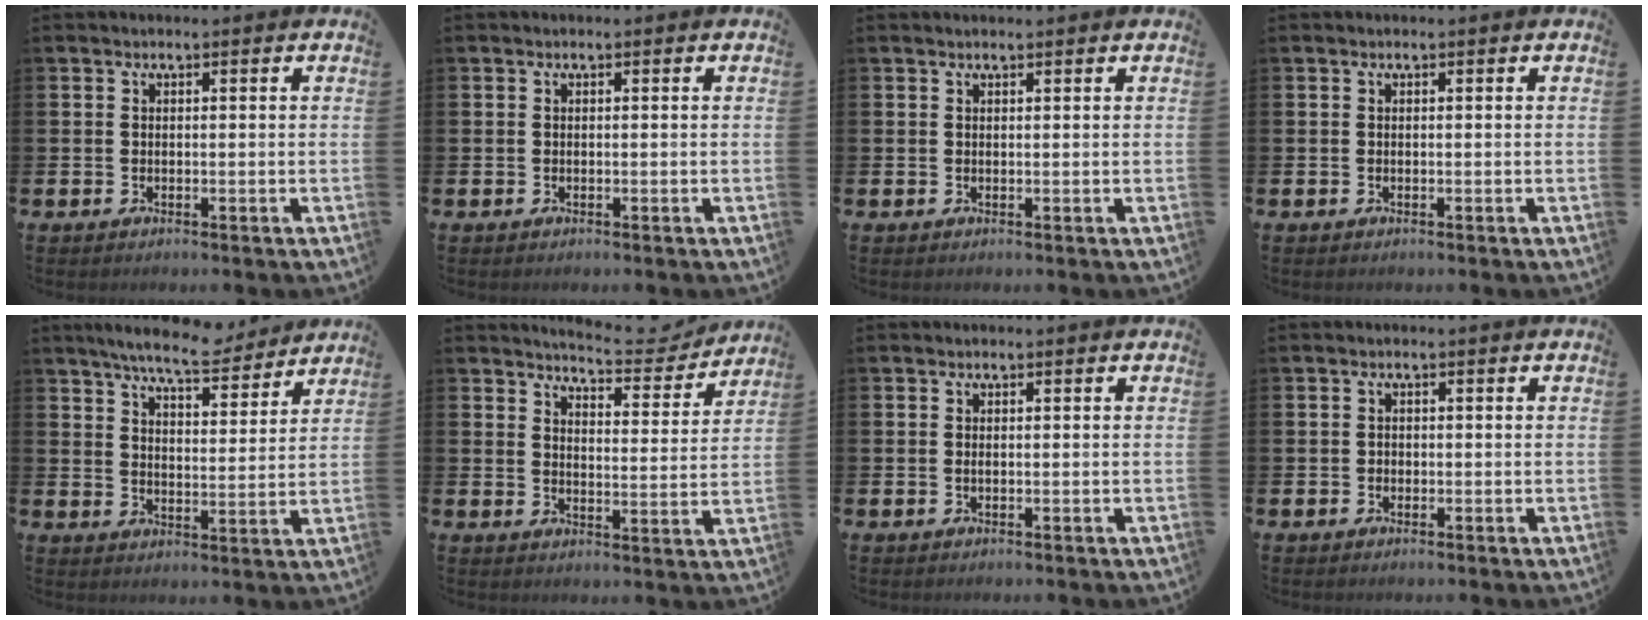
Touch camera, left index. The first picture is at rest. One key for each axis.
{"total": 0.0}
{"total": 0.6, "fx": 0.6, "fy": 0.0, "fz": 0.1, "tx": 0.000, "ty": 0.000, "tz": 0.010}
{"total": 0.0}
{"total": 7.8, "fx": 7.3, "fy": 0.9, "fz": 2.4, "tx": -0.058, "ty": -0.039, "tz": 0.129}
{"total": 5.9, "fx": 5.9, "fy": 0.5, "fz": 0.8, "tx": -0.029, "ty": -0.042, "tz": 0.101}
{"total": 0.0}
{"total": 0.7, "fx": -0.2, "fy": 0.6, "fz": 0.1, "tx": -0.001, "ty": 0.004, "tz": -0.005}